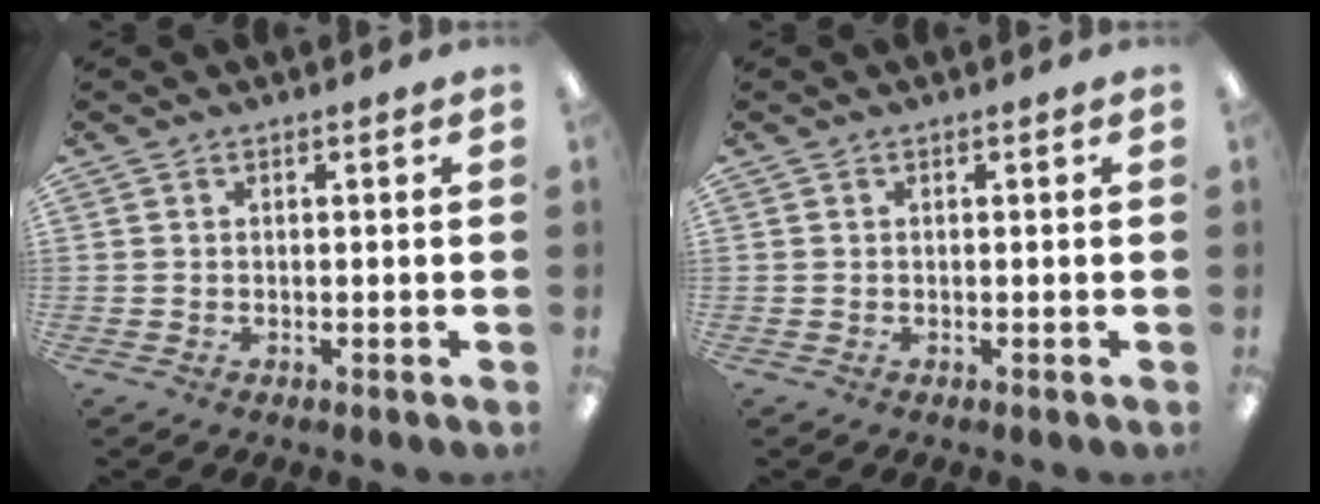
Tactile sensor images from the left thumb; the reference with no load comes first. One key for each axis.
{"total": 0.0}